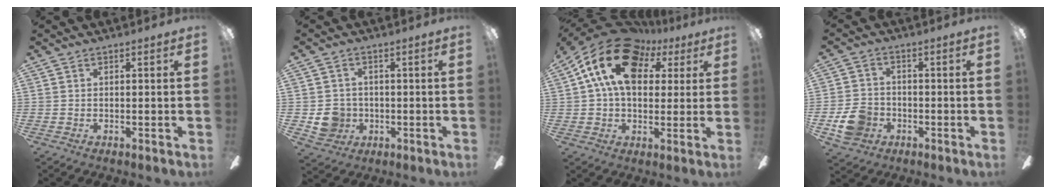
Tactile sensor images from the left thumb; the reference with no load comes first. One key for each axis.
{"total": 6.5, "fx": -0.8, "fy": 6.1, "fz": 1.9, "tx": -0.041, "ty": 0.009, "tz": -0.007}
{"total": 18.1, "fx": 7.3, "fy": 12.1, "fz": 11.3, "tx": -0.203, "ty": -0.018, "tz": 0.130}
{"total": 8.2, "fx": -2.9, "fy": 6.7, "fz": 3.7, "tx": -0.072, "ty": 0.019, "tz": -0.053}